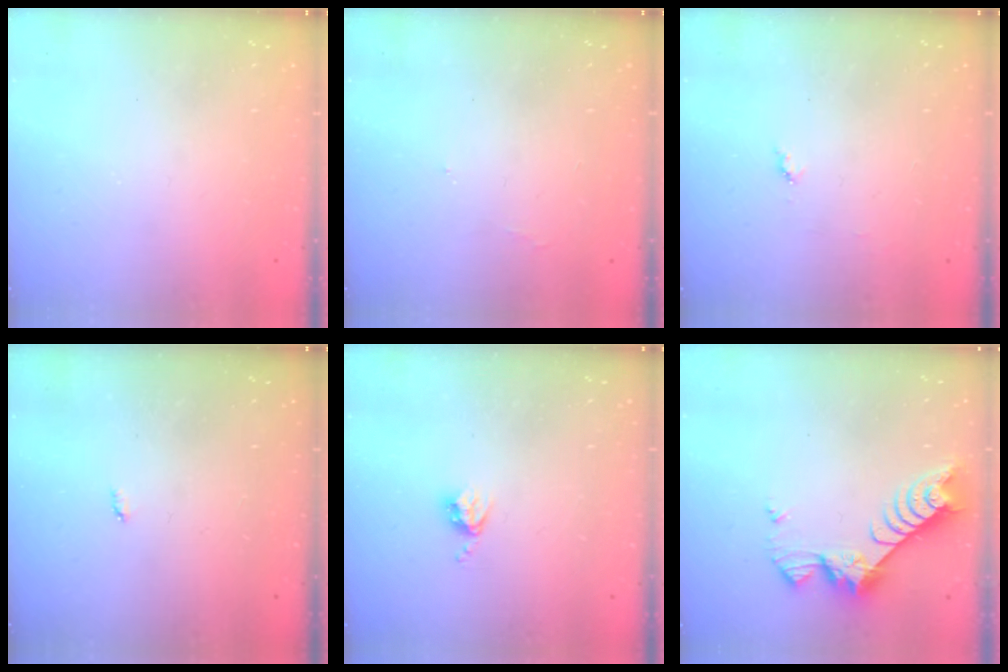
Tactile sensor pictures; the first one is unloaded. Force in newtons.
{"total": 3.7, "press": 3.7, "slide": 0.4}
{"total": 3.9, "press": 3.9, "slide": 0.4}
{"total": 2.1, "press": 2.1, "slide": 0.4}
{"total": 3.8, "press": 3.7, "slide": 0.5}
{"total": 7.6, "press": 7.5, "slide": 0.7}